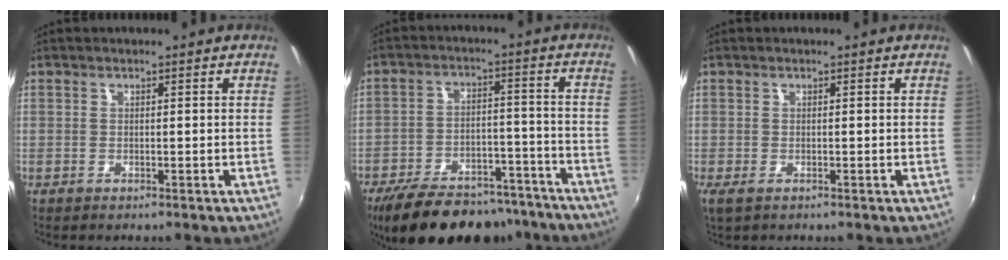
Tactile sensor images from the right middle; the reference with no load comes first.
{"total": 22.2, "force": [-18.2, 8.6, 9.4], "torque": [-0.185, 0.012, -0.246]}
{"total": 2.1, "force": [-1.2, 0.8, 1.5], "torque": [-0.029, -0.008, -0.018]}